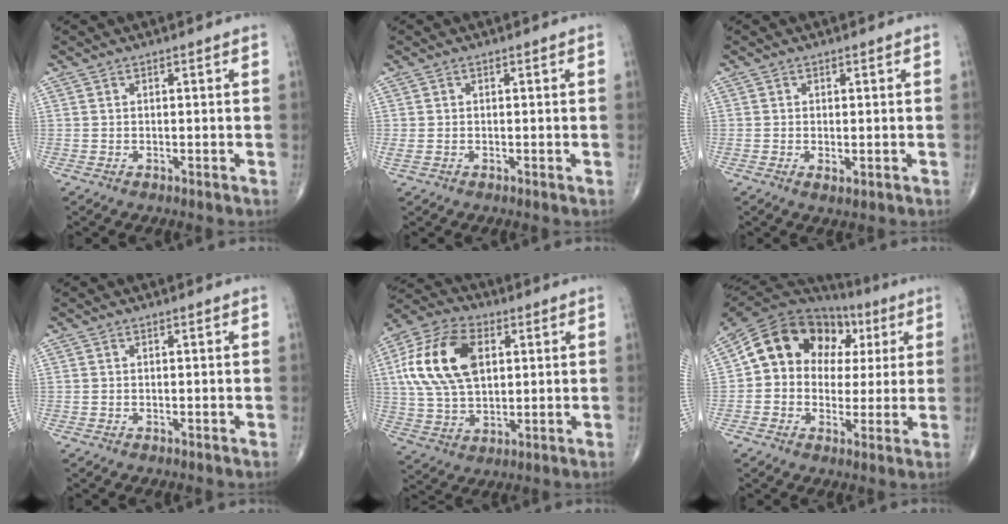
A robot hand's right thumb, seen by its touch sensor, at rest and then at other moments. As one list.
[{"total": 1.5, "force": [-0.3, 0.8, 1.2], "torque": [-0.038, 0.000, -0.004]}, {"total": 1.6, "force": [-0.3, 0.7, 1.4], "torque": [-0.028, -0.005, -0.004]}, {"total": 0.0}, {"total": 17.7, "force": [4.1, 10.6, 13.5], "torque": [-0.256, 0.006, 0.073]}, {"total": 17.8, "force": [3.8, 14.0, 10.3], "torque": [-0.141, 0.037, 0.059]}]